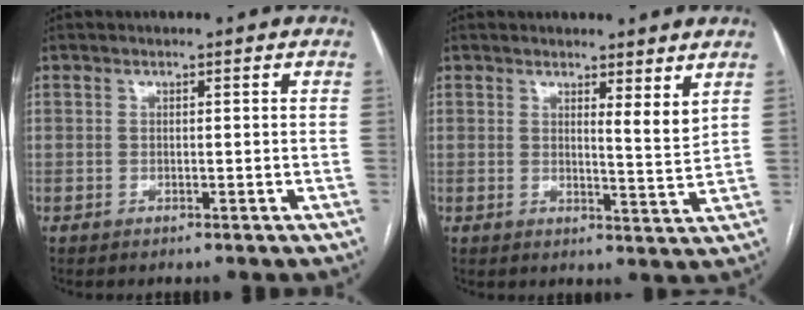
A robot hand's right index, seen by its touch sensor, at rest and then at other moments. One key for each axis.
{"total": 3.5, "fx": 2.5, "fy": 0.2, "fz": 2.4, "tx": -0.039, "ty": -0.025, "tz": 0.037}